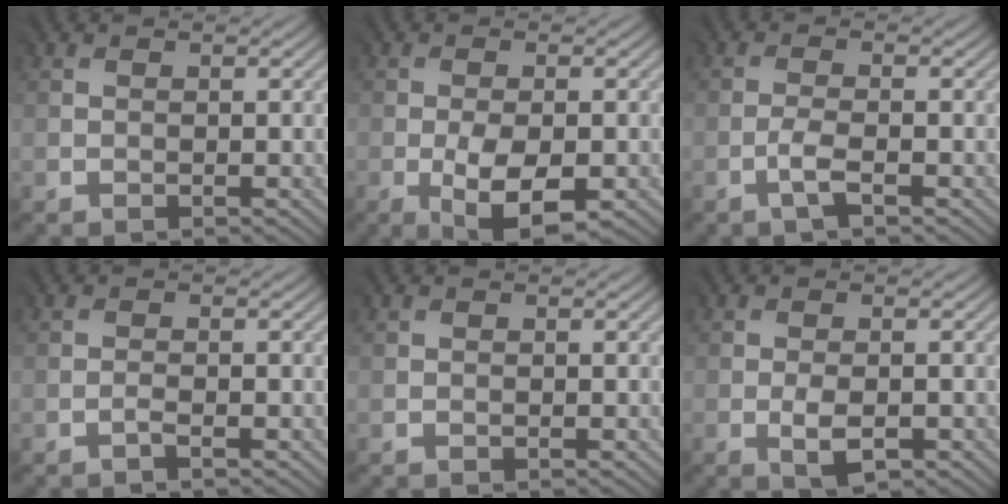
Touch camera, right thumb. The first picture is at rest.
{"total": 7.4, "force": [-3.1, 3.3, 5.9], "torque": [-0.117, -0.019, -0.047]}
{"total": 2.1, "force": [-1.5, 0.1, 1.4], "torque": [-0.035, 0.003, -0.035]}
{"total": 0.8, "force": [-0.7, -0.4, -0.1], "torque": [0.000, 0.000, -0.015]}
{"total": 0.0}
{"total": 2.7, "force": [-1.1, 1.2, 2.1], "torque": [-0.044, -0.007, -0.017]}